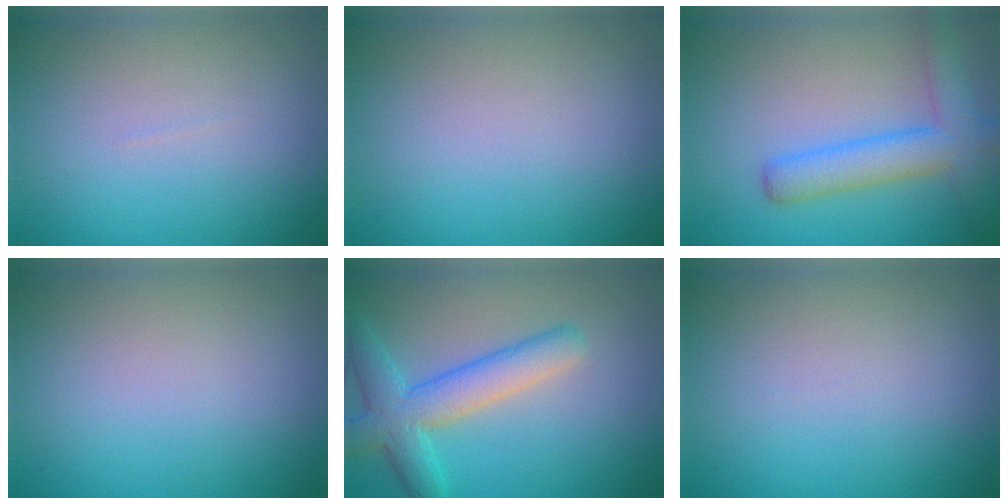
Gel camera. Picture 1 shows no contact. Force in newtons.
{"total": 0.0}
{"total": 4.8, "press": 4.8, "slide": 0.1}
{"total": 0.0}
{"total": 5.2, "press": 5.2, "slide": 0.2}
{"total": 0.0}